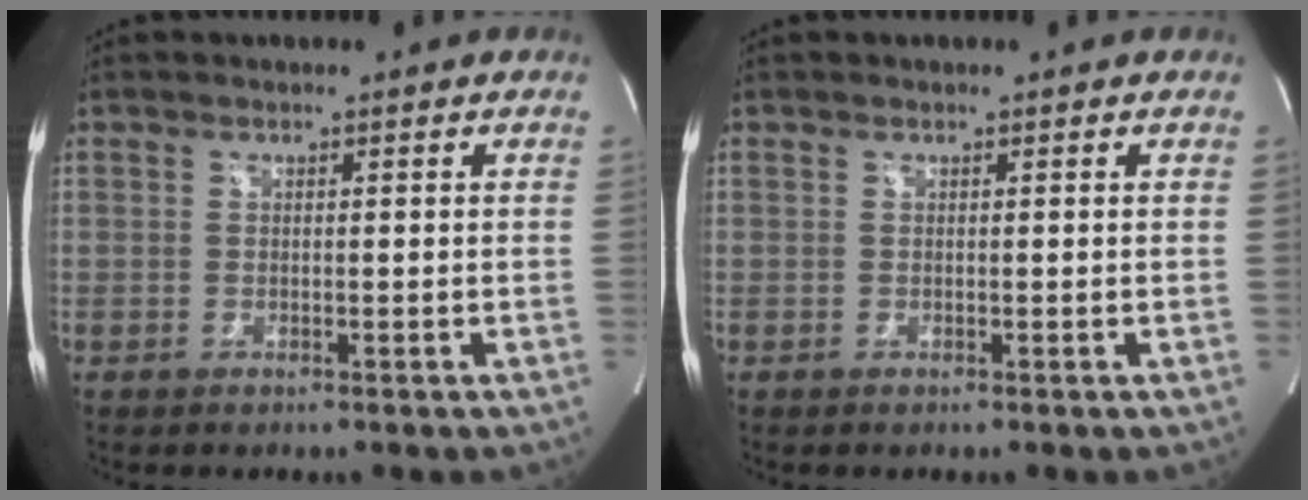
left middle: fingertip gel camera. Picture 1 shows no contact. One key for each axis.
{"total": 0.0}